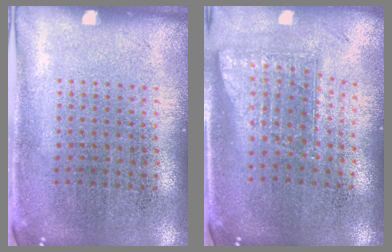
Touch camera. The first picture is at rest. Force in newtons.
{"total": 1.7, "press": 1.2, "slide": 1.1}